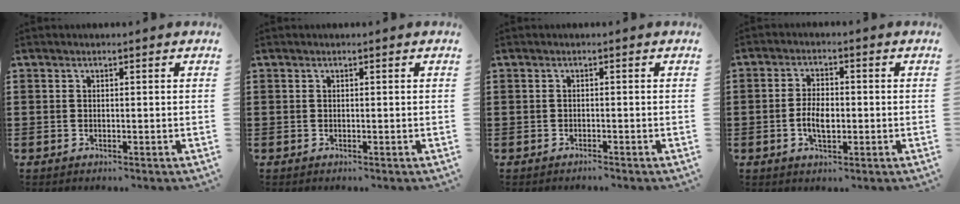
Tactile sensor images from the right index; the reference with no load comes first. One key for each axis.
{"total": 0.0}
{"total": 0.7, "fx": -0.7, "fy": 0.1, "fz": 0.0, "tx": -0.002, "ty": 0.000, "tz": -0.015}
{"total": 4.6, "fx": -0.9, "fy": 2.3, "fz": 3.9, "tx": -0.076, "ty": -0.003, "tz": -0.021}